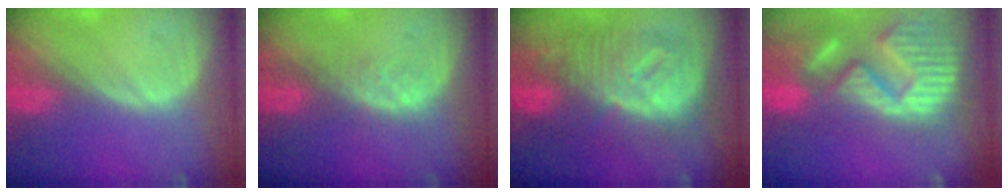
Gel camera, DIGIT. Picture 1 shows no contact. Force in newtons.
{"total": 2.8, "press": 2.8, "slide": 0.3}
{"total": 12.3, "press": 12.2, "slide": 1.3}
{"total": 15.4, "press": 12.8, "slide": 8.6}